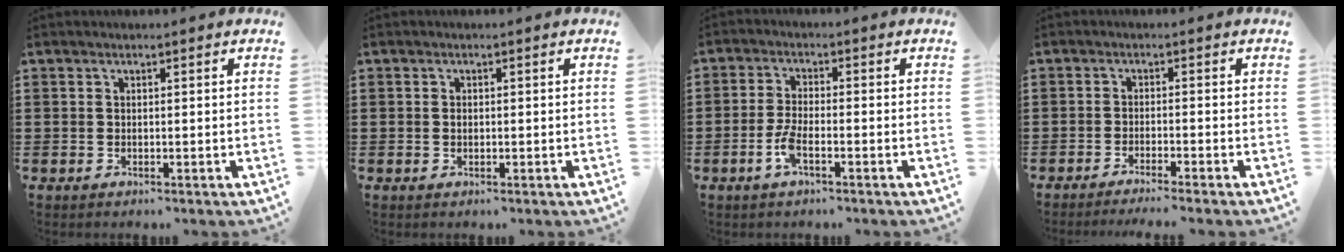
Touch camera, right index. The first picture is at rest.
{"total": 0.8, "force": [-0.1, 0.4, 0.7], "torque": [-0.016, -0.001, -0.001]}
{"total": 3.8, "force": [-1.9, 1.0, 3.2], "torque": [-0.083, -0.007, -0.042]}
{"total": 1.7, "force": [-1.5, -0.3, 0.6], "torque": [-0.010, 0.001, -0.030]}